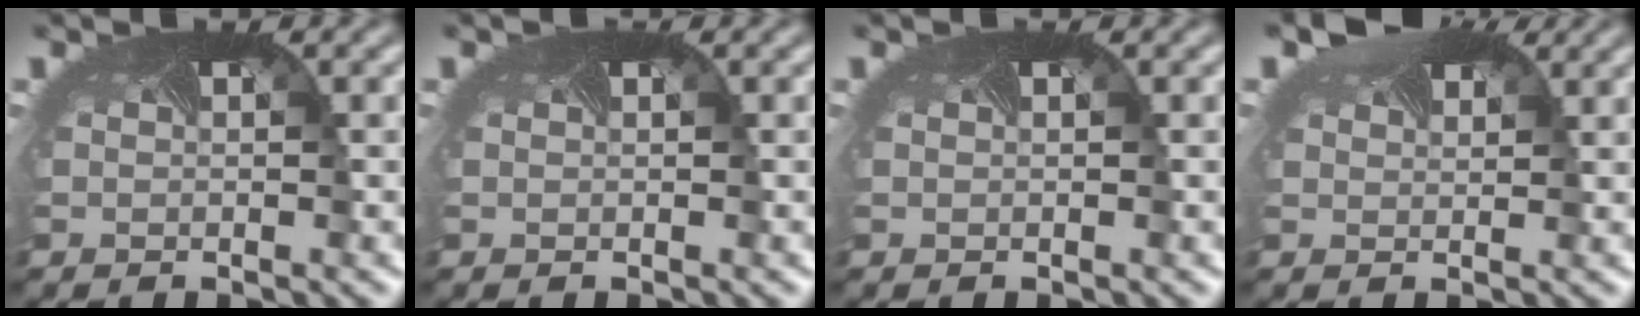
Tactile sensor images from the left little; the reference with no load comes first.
{"total": 0.0}
{"total": 0.0}
{"total": 5.2, "force": [3.8, 2.4, 2.6], "torque": [-0.046, 0.015, 0.053]}